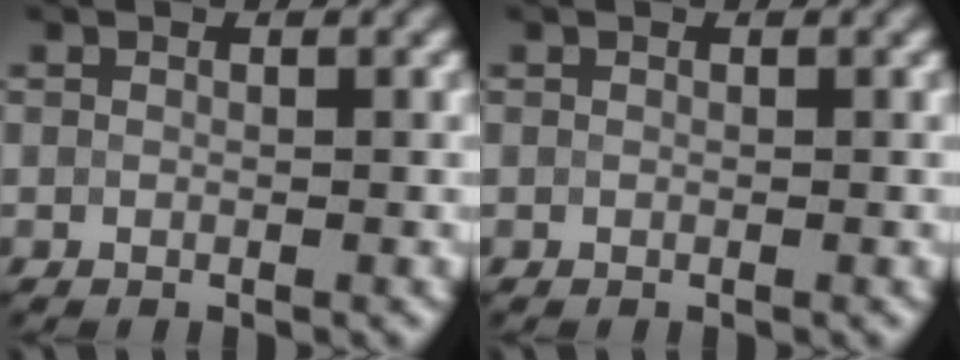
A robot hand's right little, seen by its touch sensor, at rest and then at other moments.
{"total": 0.0}